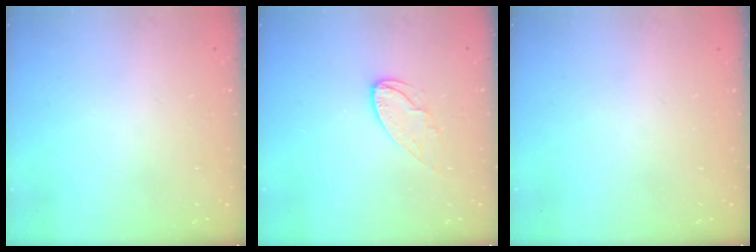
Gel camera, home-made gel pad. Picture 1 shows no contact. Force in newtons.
{"total": 7.1, "press": 7.1, "slide": 0.5}
{"total": 0.0}